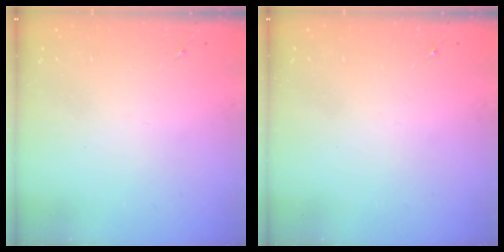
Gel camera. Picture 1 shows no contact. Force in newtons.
{"total": 0.0}